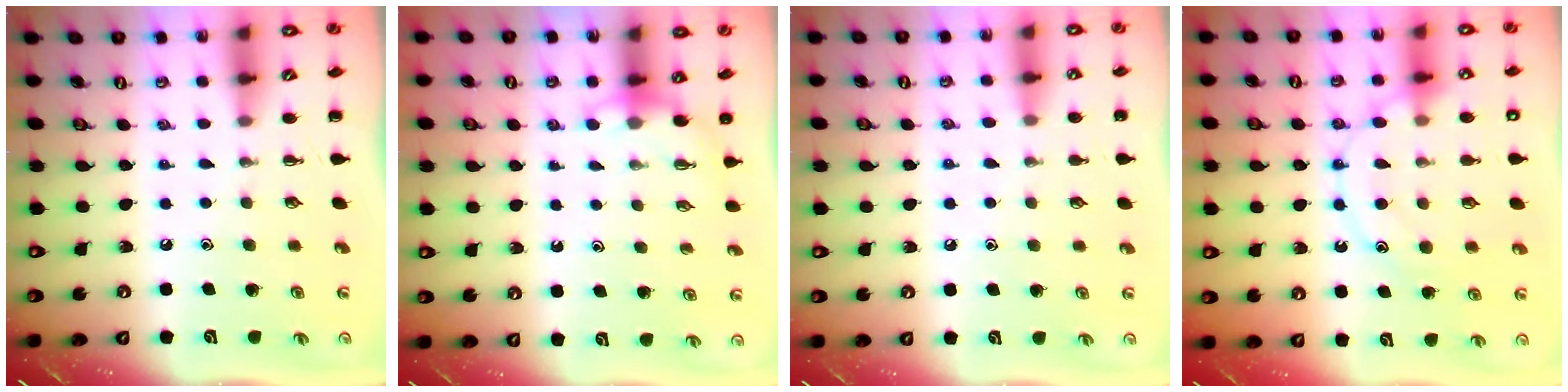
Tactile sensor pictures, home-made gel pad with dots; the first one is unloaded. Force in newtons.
{"total": 3.2, "press": 3.1, "slide": 0.8}
{"total": 5.6, "press": 5.2, "slide": 2.1}
{"total": 14.3, "press": 14.3, "slide": 1.0}